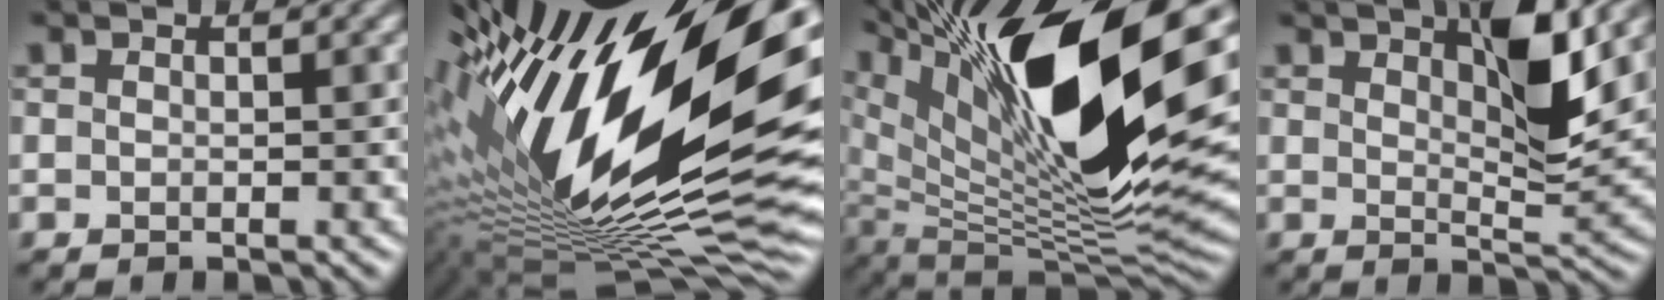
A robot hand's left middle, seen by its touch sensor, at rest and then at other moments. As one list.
[{"total": 20.6, "force": [4.6, 8.5, 18.2], "torque": [-0.333, -0.018, 0.068]}, {"total": 17.1, "force": [7.7, 6.0, 14.1], "torque": [-0.257, 0.002, 0.131]}, {"total": 5.6, "force": [3.1, 1.1, 4.6], "torque": [-0.069, -0.007, 0.048]}]